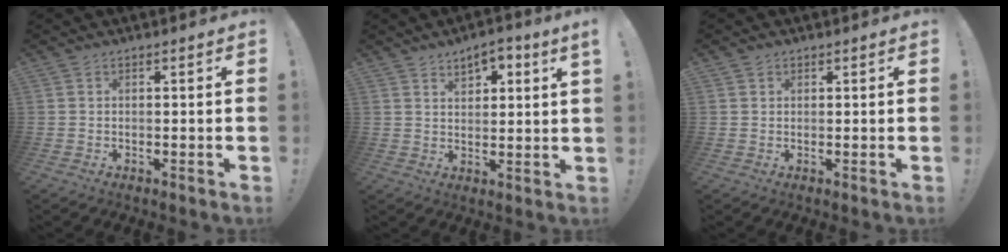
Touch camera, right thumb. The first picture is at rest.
{"total": 5.5, "force": [3.7, 1.8, 3.7], "torque": [-0.047, -0.011, 0.060]}
{"total": 1.0, "force": [0.7, 0.7, 0.1], "torque": [0.004, -0.001, 0.013]}